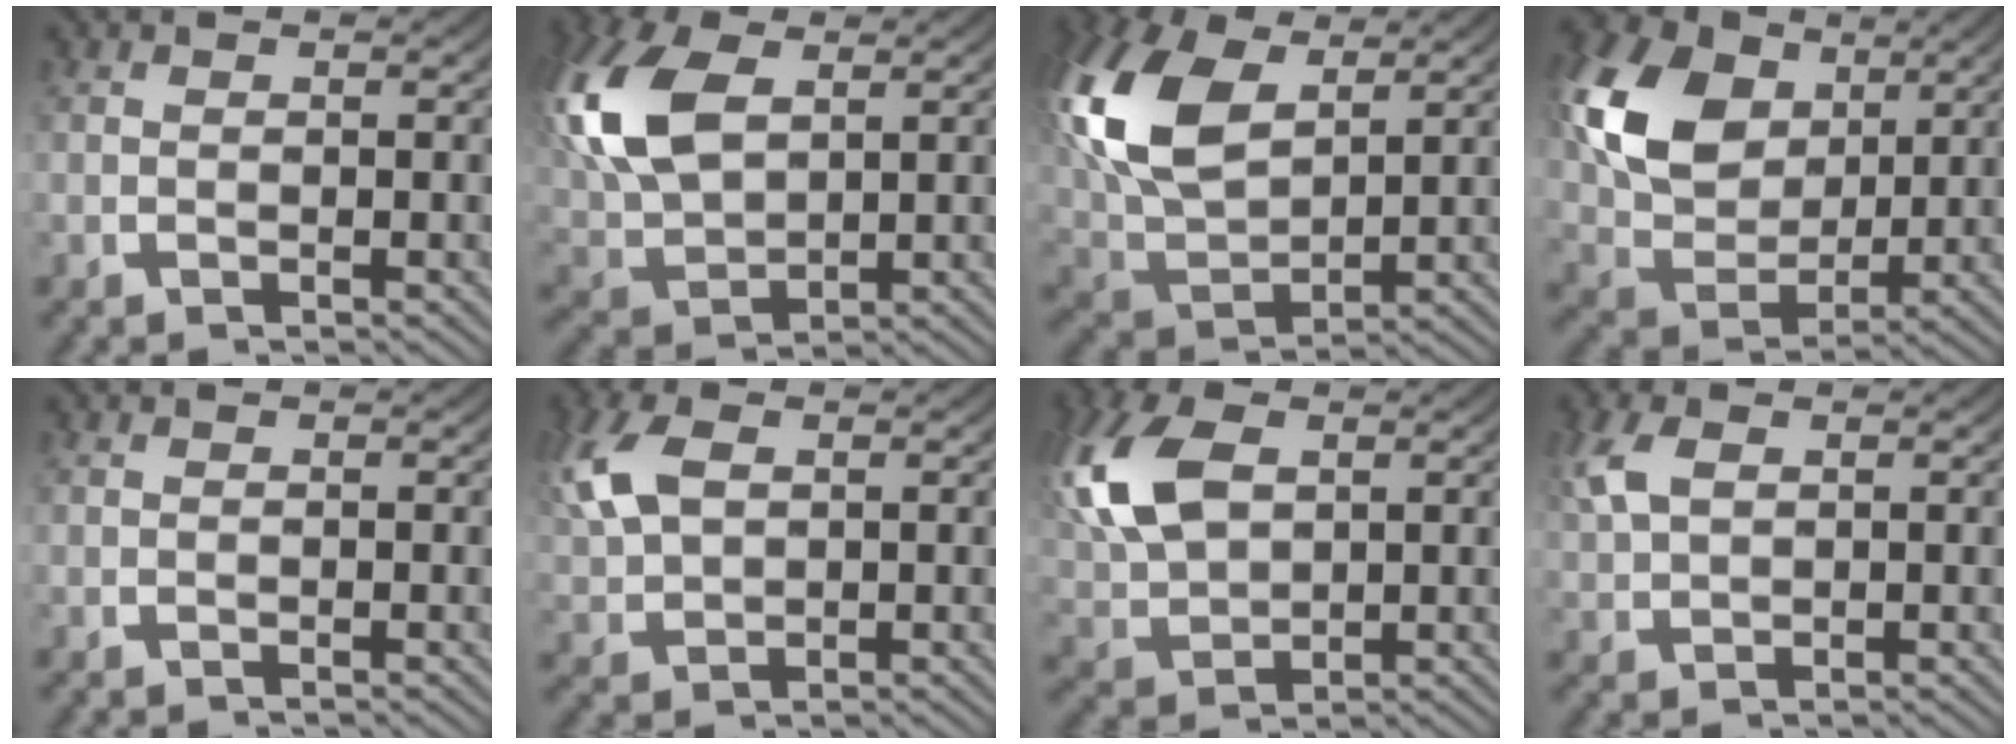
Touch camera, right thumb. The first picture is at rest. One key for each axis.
{"total": 8.9, "fx": 1.9, "fy": 6.0, "fz": 6.3, "tx": -0.165, "ty": -0.026, "tz": 0.057}
{"total": 11.6, "fx": 2.5, "fy": 7.7, "fz": 8.2, "tx": -0.208, "ty": -0.031, "tz": 0.064}
{"total": 12.2, "fx": 2.3, "fy": 8.9, "fz": 8.0, "tx": -0.195, "ty": -0.034, "tz": 0.049}
{"total": 0.0}
{"total": 4.5, "fx": 1.7, "fy": 3.0, "fz": 3.0, "tx": -0.084, "ty": -0.005, "tz": 0.043}
{"total": 7.8, "fx": 1.8, "fy": 5.4, "fz": 5.4, "tx": -0.146, "ty": -0.022, "tz": 0.053}
{"total": 3.0, "fx": 1.5, "fy": 1.9, "fz": 1.9, "tx": -0.053, "ty": 0.001, "tz": 0.036}